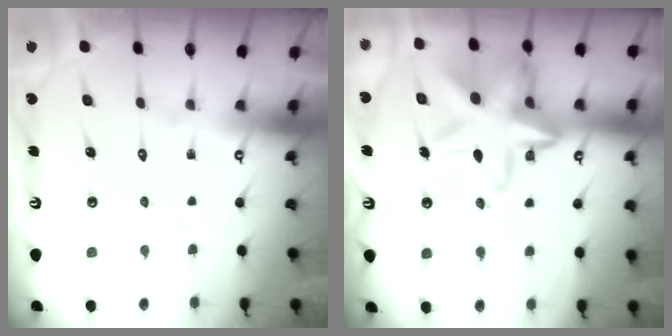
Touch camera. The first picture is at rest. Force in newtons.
{"total": 16.5, "press": 16.4, "slide": 2.1}